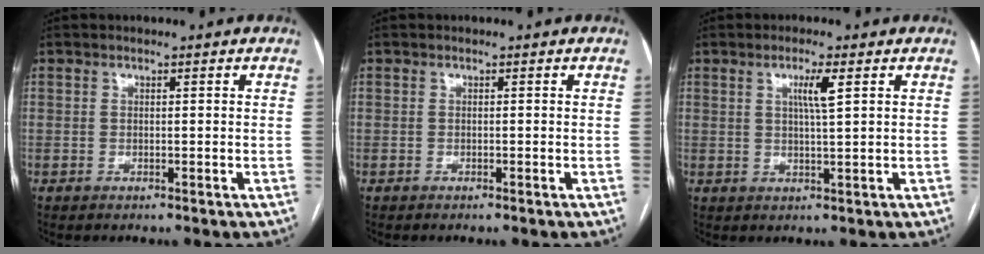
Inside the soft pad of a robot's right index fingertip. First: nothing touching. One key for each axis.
{"total": 0.0}
{"total": 3.6, "fx": 1.4, "fy": -0.2, "fz": 3.3, "tx": -0.061, "ty": -0.003, "tz": 0.023}